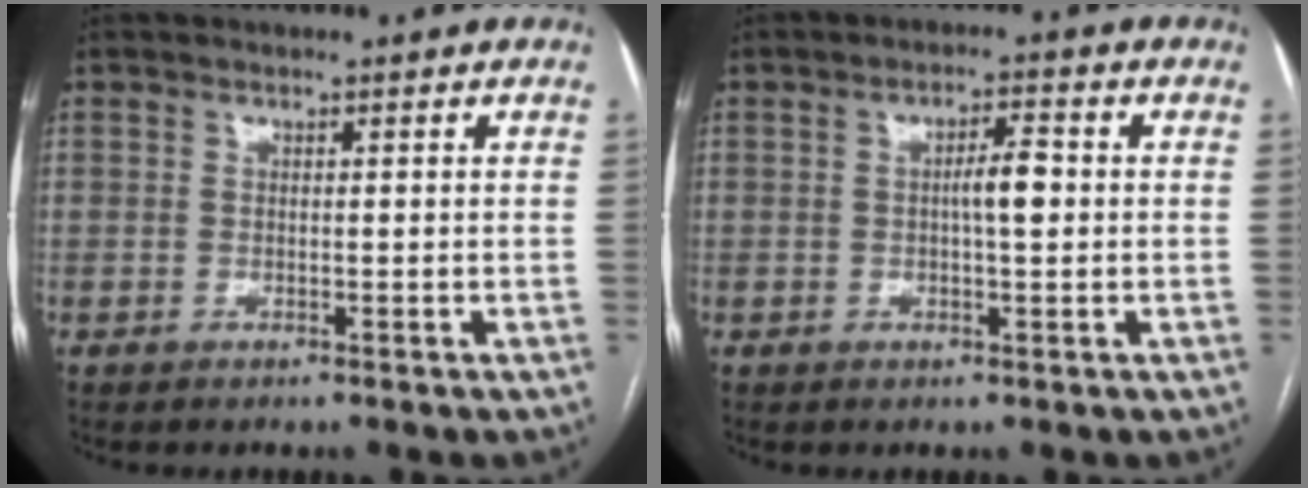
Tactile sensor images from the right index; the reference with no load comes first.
{"total": 3.9, "force": [0.1, 0.7, 3.8], "torque": [-0.064, 0.005, 0.000]}